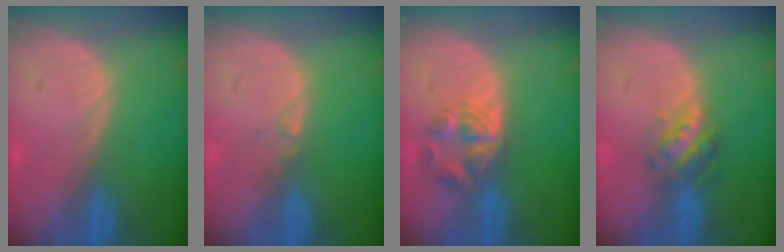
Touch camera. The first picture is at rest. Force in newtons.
{"total": 0.6, "press": 0.6, "slide": 0.2}
{"total": 5.9, "press": 4.8, "slide": 3.5}
{"total": 4.8, "press": 4.3, "slide": 2.1}